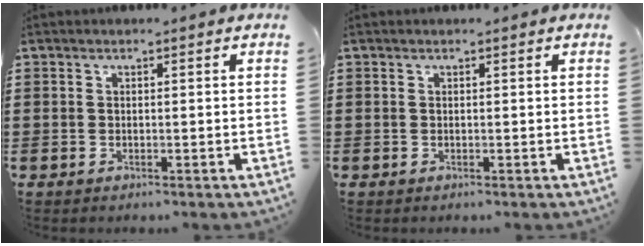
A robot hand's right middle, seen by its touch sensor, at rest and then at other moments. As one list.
[{"total": 0.0}]